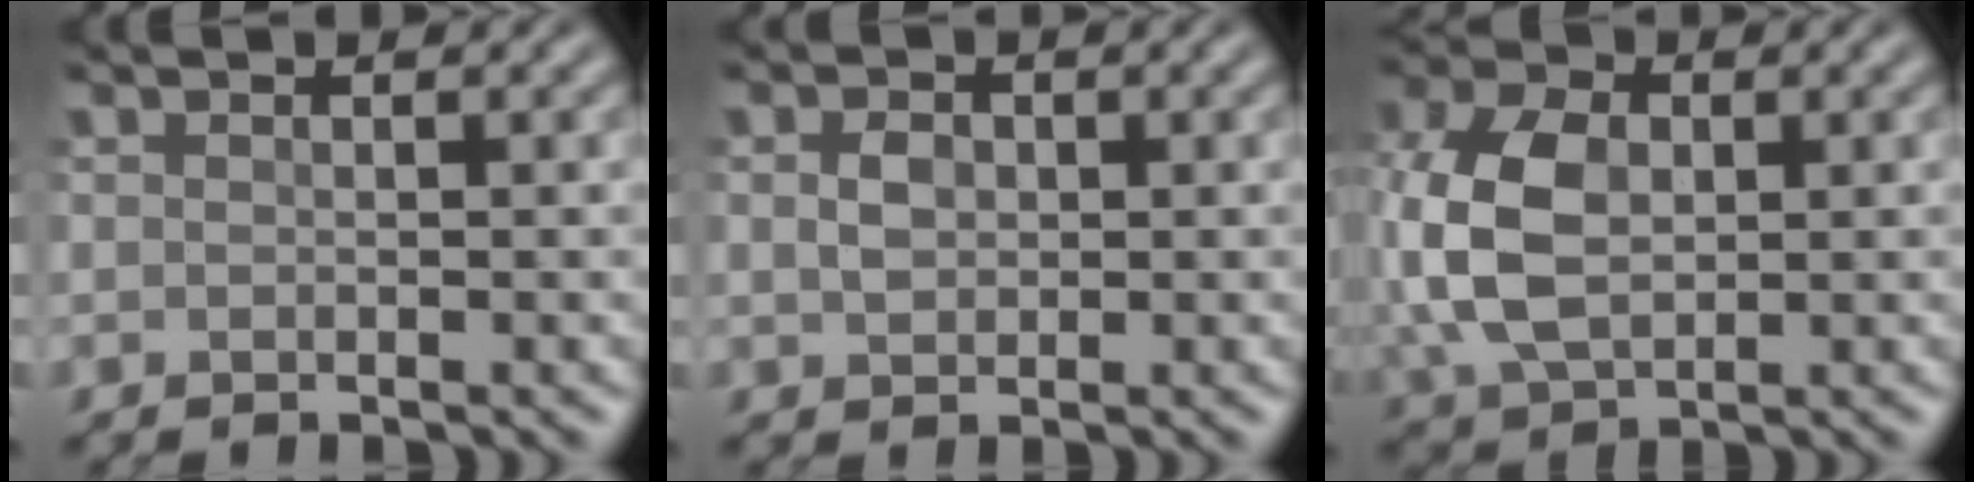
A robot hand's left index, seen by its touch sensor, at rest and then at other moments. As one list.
[{"total": 1.9, "force": [0.3, 1.5, 1.2], "torque": [-0.025, 0.002, 0.003]}, {"total": 8.4, "force": [0.4, 5.7, 6.1], "torque": [-0.161, 0.003, 0.006]}]